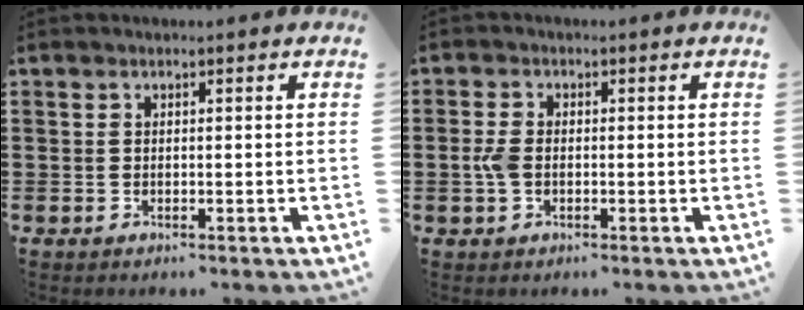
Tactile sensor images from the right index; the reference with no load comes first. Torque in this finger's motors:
{"motor_torque": [1.04, 0.39, 0.34, 0.10]}